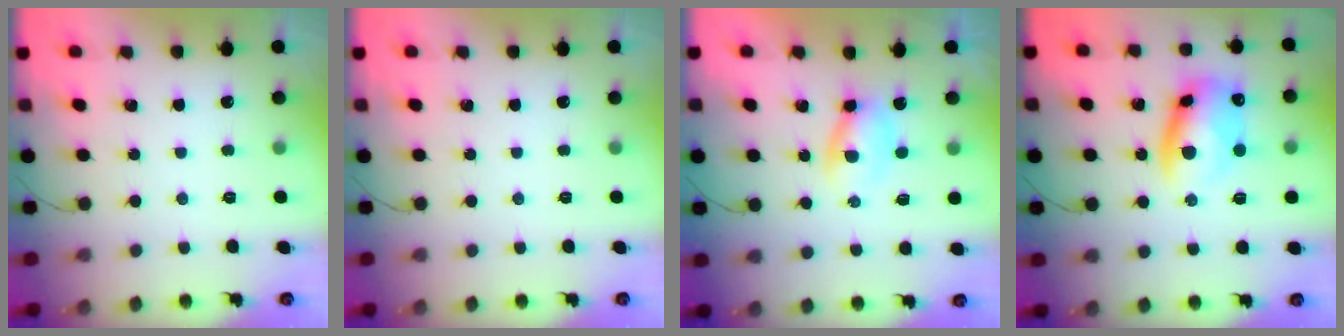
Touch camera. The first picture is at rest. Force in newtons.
{"total": 0.0}
{"total": 2.8, "press": 2.5, "slide": 1.2}
{"total": 10.9, "press": 10.7, "slide": 1.9}